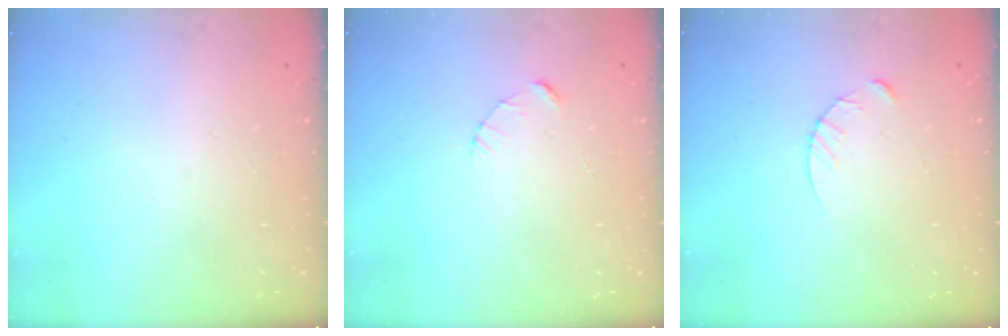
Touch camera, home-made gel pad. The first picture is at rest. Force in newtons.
{"total": 2.3, "press": 2.3, "slide": 0.3}
{"total": 3.4, "press": 3.4, "slide": 0.4}